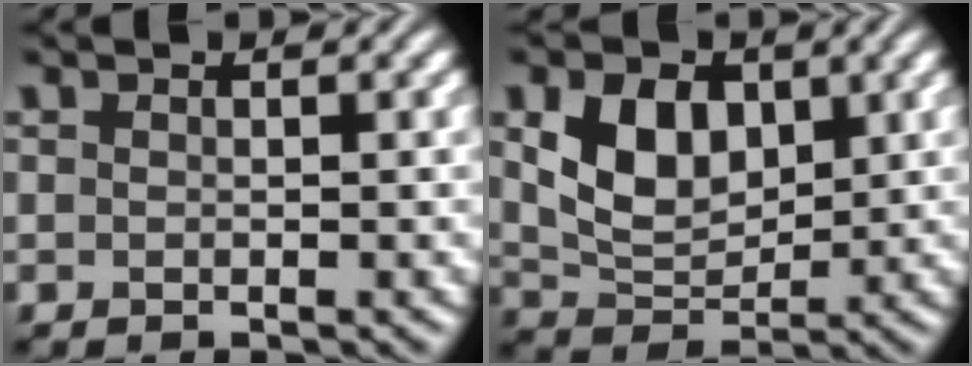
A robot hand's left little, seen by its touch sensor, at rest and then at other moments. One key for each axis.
{"total": 5.5, "fx": 1.6, "fy": 3.7, "fz": 3.7, "tx": -0.077, "ty": -0.004, "tz": 0.032}